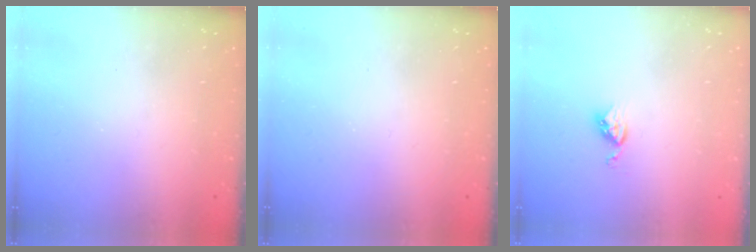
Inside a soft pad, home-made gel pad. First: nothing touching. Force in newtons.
{"total": 0.0}
{"total": 3.9, "press": 3.9, "slide": 0.4}